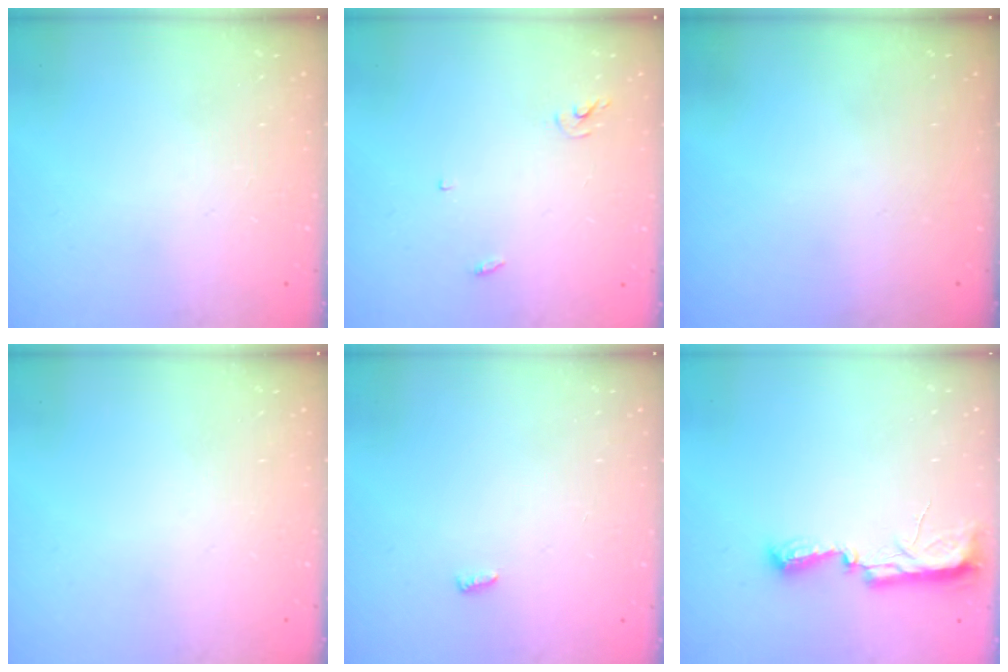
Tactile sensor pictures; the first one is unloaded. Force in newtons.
{"total": 3.0, "press": 3.0, "slide": 0.2}
{"total": 0.0}
{"total": 0.0}
{"total": 3.5, "press": 3.5, "slide": 0.3}
{"total": 9.8, "press": 8.9, "slide": 4.2}